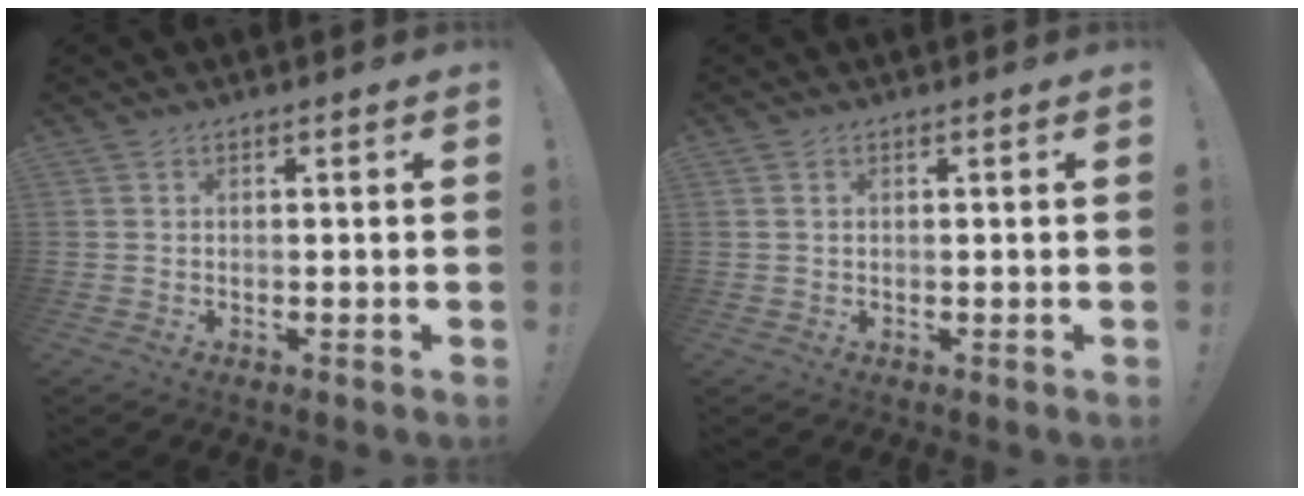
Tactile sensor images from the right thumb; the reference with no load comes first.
{"total": 0.9, "force": [0.4, 0.6, 0.5], "torque": [-0.017, 0.004, 0.009]}